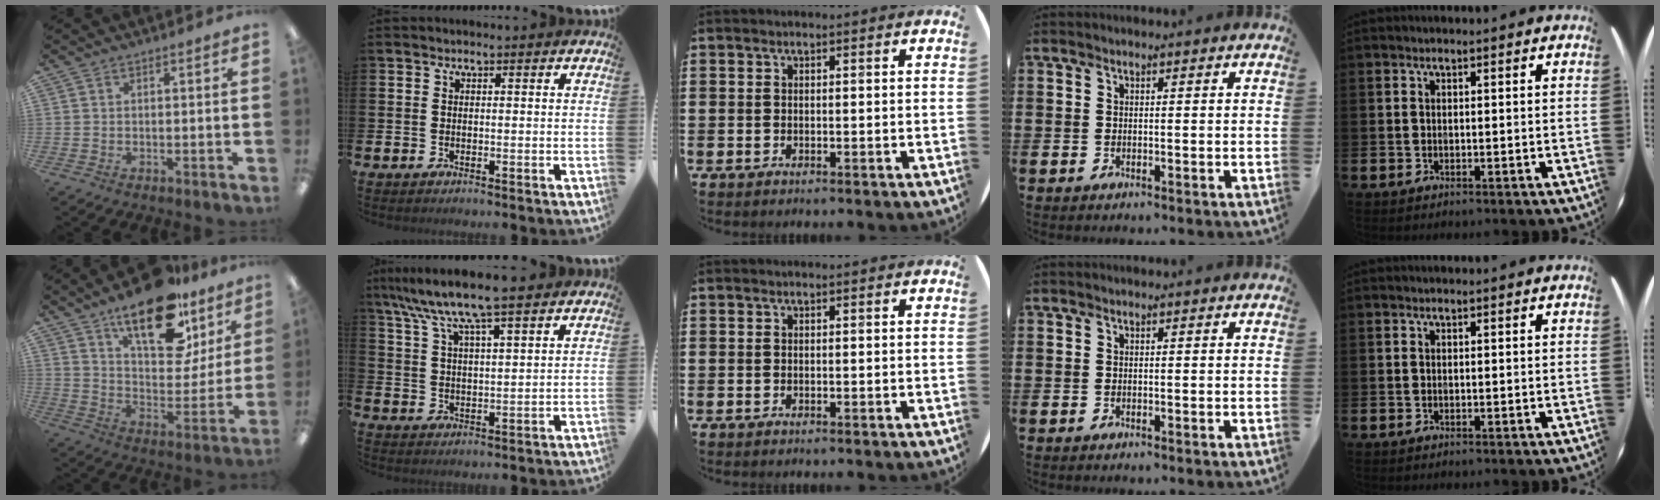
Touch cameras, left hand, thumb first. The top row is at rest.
{"thumb": {"total": 22.3, "force": [14.7, 10.0, 13.5], "torque": [-0.198, -0.087, 0.249]}, "index": {"total": 9.4, "force": [8.2, 0.7, 4.6], "torque": [-0.118, -0.026, 0.147]}}